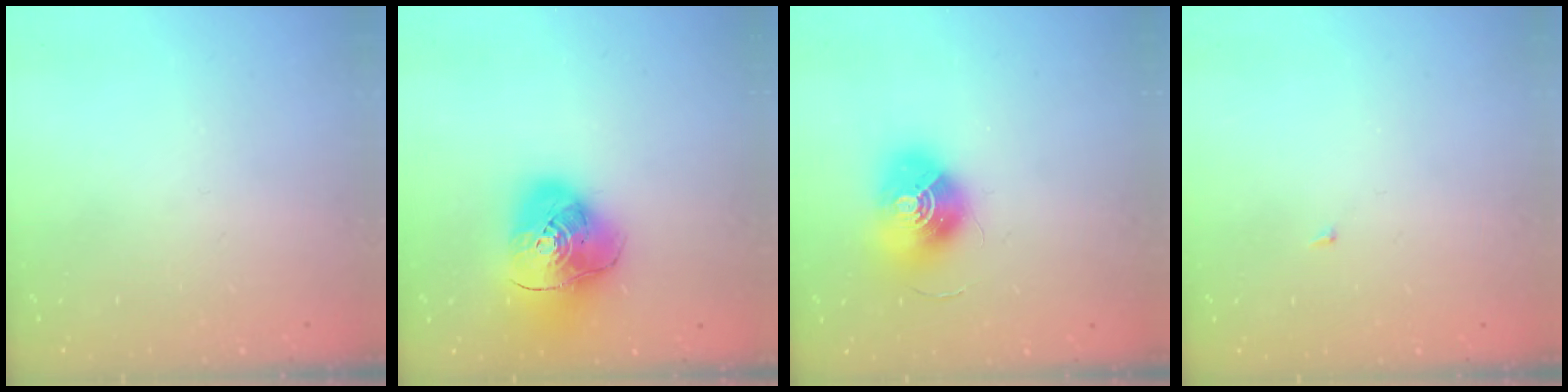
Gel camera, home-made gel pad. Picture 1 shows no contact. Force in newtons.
{"total": 14.0, "press": 13.9, "slide": 1.8}
{"total": 13.5, "press": 13.5, "slide": 0.6}
{"total": 1.4, "press": 1.3, "slide": 0.1}